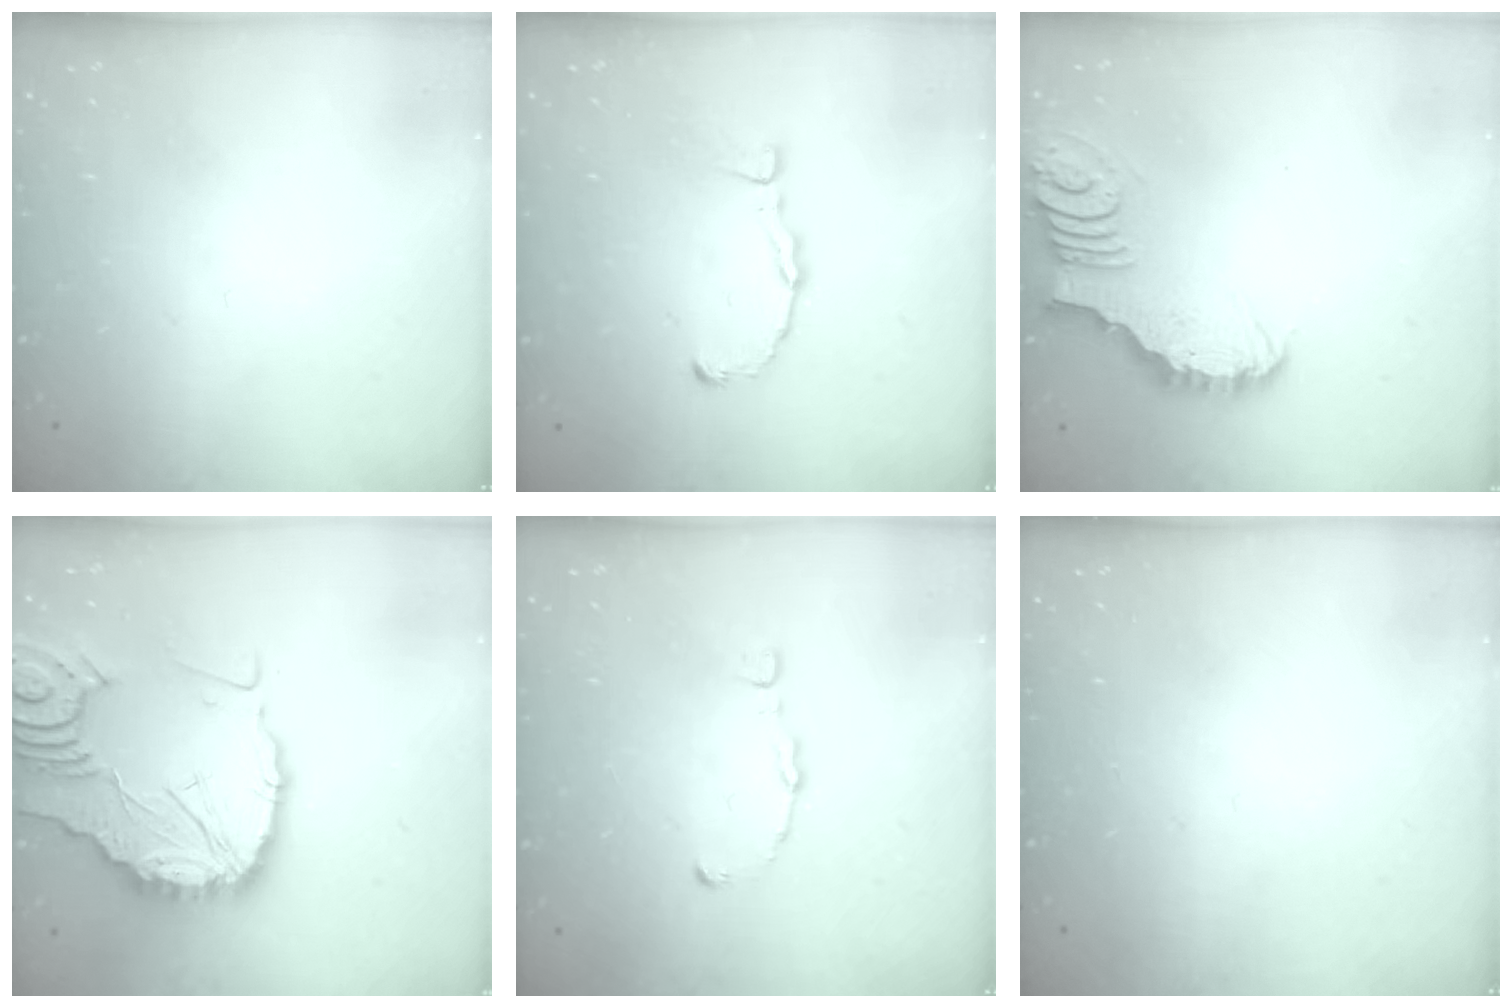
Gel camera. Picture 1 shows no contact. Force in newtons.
{"total": 2.4, "press": 2.4, "slide": 0.2}
{"total": 3.4, "press": 3.4, "slide": 0.4}
{"total": 16.7, "press": 16.6, "slide": 1.8}
{"total": 0.9, "press": 0.9, "slide": 0.0}
{"total": 0.0}